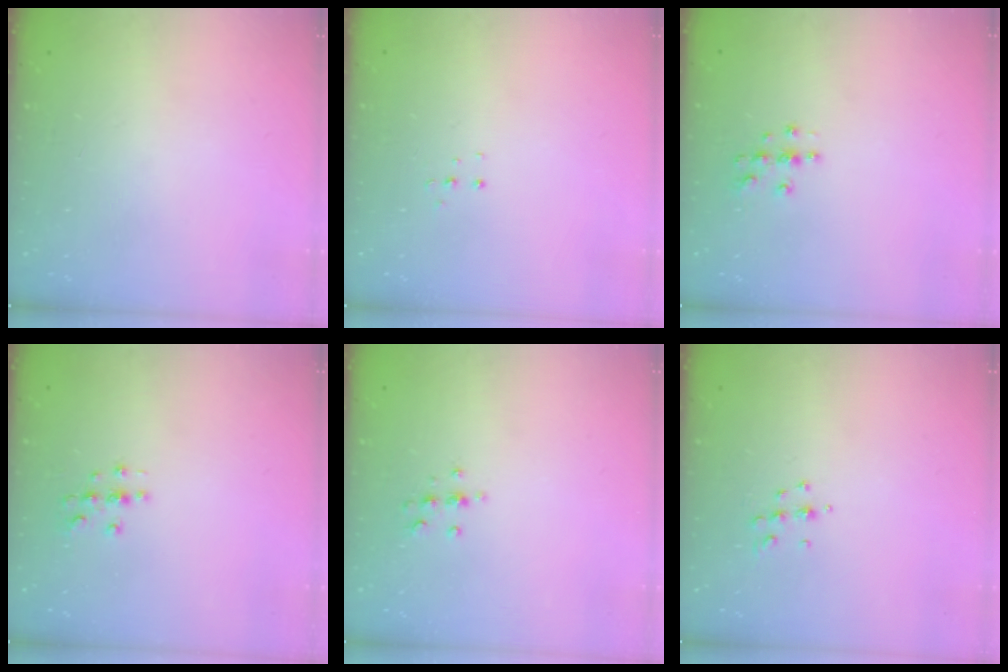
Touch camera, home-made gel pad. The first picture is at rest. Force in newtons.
{"total": 3.4, "press": 3.3, "slide": 0.8}
{"total": 3.6, "press": 3.6, "slide": 0.5}
{"total": 3.4, "press": 3.4, "slide": 0.4}
{"total": 4.9, "press": 4.8, "slide": 1.2}
{"total": 4.7, "press": 4.6, "slide": 0.8}